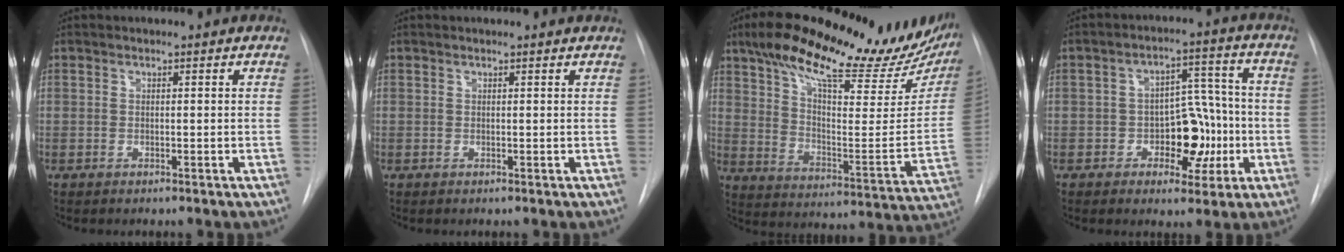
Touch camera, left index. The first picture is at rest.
{"total": 1.2, "force": [1.2, 0.1, 0.1], "torque": [-0.009, 0.006, 0.010]}
{"total": 29.7, "force": [22.8, 7.9, 17.4], "torque": [-0.268, -0.011, 0.305]}
{"total": 9.0, "force": [-2.6, 5.3, 6.8], "torque": [-0.089, 0.024, -0.035]}